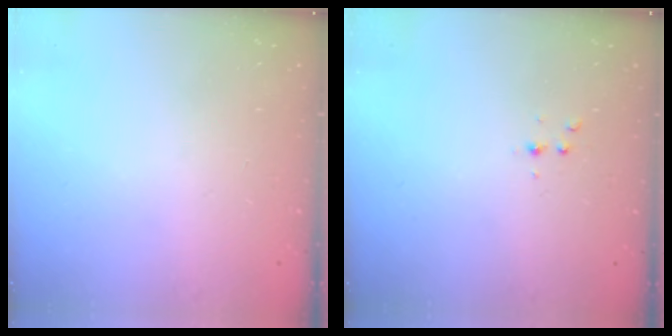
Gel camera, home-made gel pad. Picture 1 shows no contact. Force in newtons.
{"total": 3.1, "press": 2.7, "slide": 1.6}